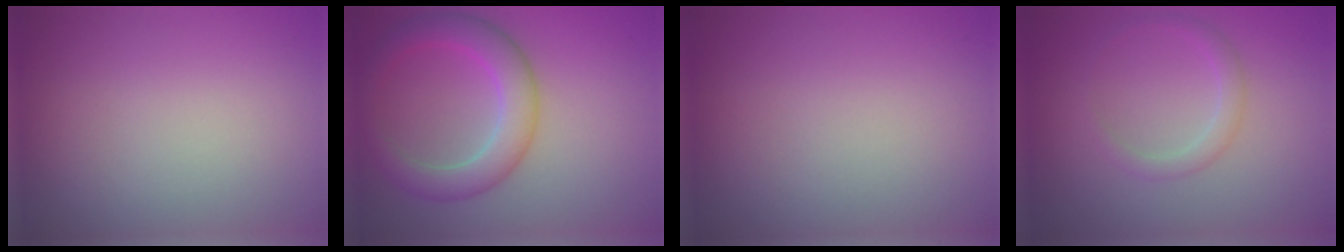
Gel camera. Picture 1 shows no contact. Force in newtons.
{"total": 4.8, "press": 4.8, "slide": 0.1}
{"total": 0.0}
{"total": 1.4, "press": 1.4, "slide": 0.0}